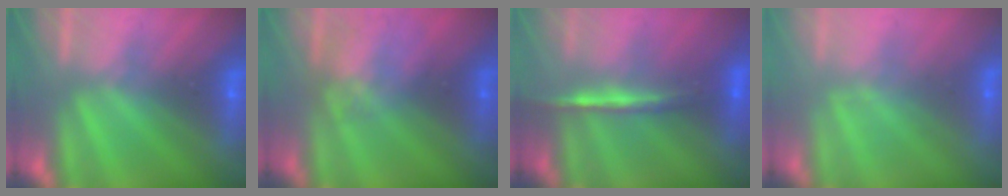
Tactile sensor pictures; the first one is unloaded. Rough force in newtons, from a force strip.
{"total": 3.4}
{"total": 2.0}
{"total": 2.5}